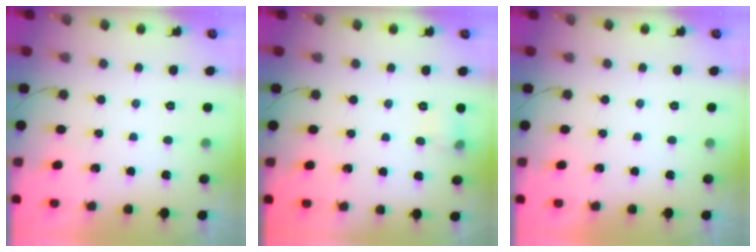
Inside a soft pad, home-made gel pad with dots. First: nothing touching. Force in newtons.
{"total": 5.3, "press": 5.1, "slide": 1.4}
{"total": 0.0}